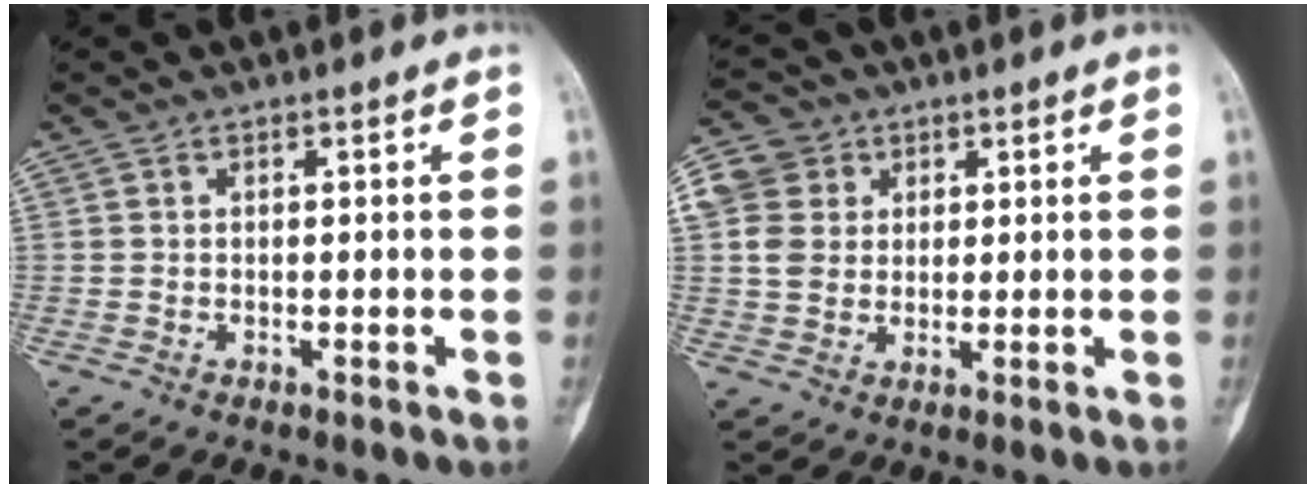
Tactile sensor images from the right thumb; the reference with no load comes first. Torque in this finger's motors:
{"motor_torque": [-0.01, 0.02, 0.32, -0.28, 0.00]}